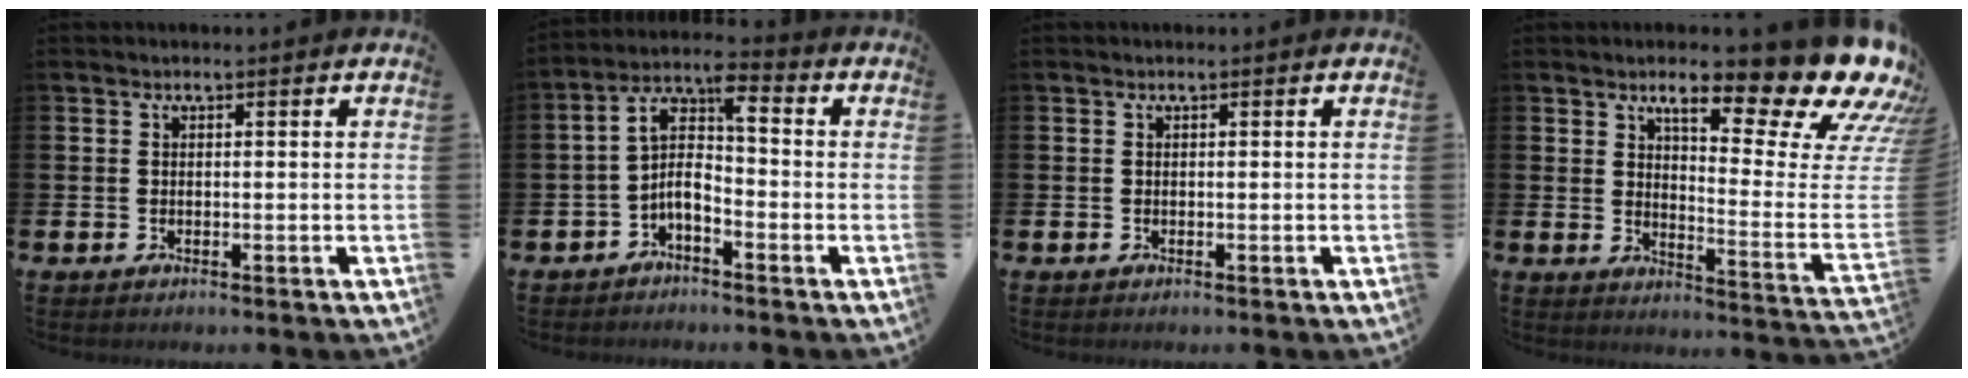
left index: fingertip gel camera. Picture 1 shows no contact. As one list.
[{"total": 5.5, "force": [-1.2, 2.3, 4.9], "torque": [-0.119, -0.019, -0.034]}, {"total": 0.0}, {"total": 13.6, "force": [10.3, 3.7, 8.2], "torque": [-0.122, -0.090, 0.161]}]